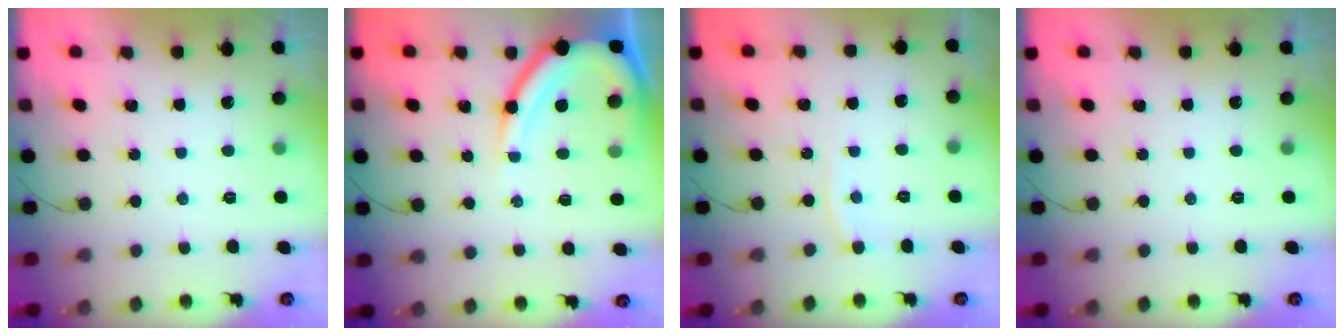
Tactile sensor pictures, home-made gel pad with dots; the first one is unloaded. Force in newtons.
{"total": 13.1, "press": 13.1, "slide": 1.2}
{"total": 4.8, "press": 4.8, "slide": 0.4}
{"total": 0.0}